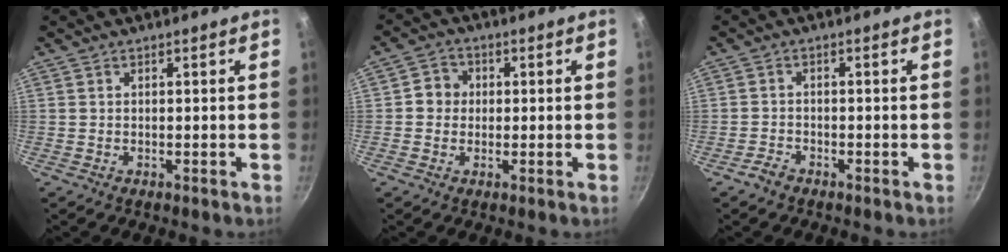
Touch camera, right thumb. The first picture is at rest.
{"total": 4.2, "force": [0.1, 3.9, 1.4], "torque": [0.003, 0.007, -0.008]}
{"total": 2.2, "force": [-1.8, 1.0, 0.7], "torque": [-0.014, 0.017, -0.033]}